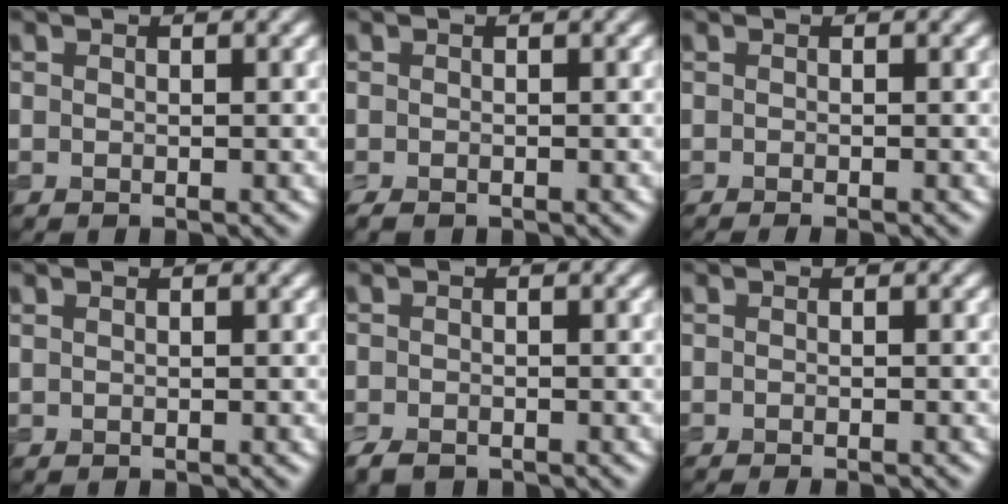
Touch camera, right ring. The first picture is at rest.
{"total": 0.9, "force": [-0.8, 0.4, 0.3], "torque": [-0.006, -0.005, -0.015]}
{"total": 0.9, "force": [-0.6, 0.2, 0.6], "torque": [-0.004, -0.005, -0.012]}
{"total": 0.0}
{"total": 1.6, "force": [-1.3, 0.7, 0.7], "torque": [-0.014, -0.005, -0.026]}
{"total": 1.0, "force": [-0.8, 0.2, 0.6], "torque": [0.000, -0.004, -0.013]}